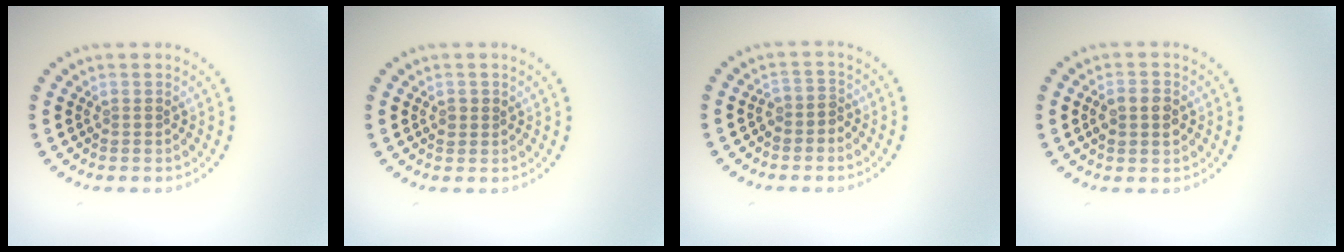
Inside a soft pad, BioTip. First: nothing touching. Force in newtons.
{"total": 0.9, "press": 0.9, "slide": 0.2}
{"total": 1.5, "press": 1.2, "slide": 0.9}
{"total": 2.3, "press": 2.3, "slide": 0.0}